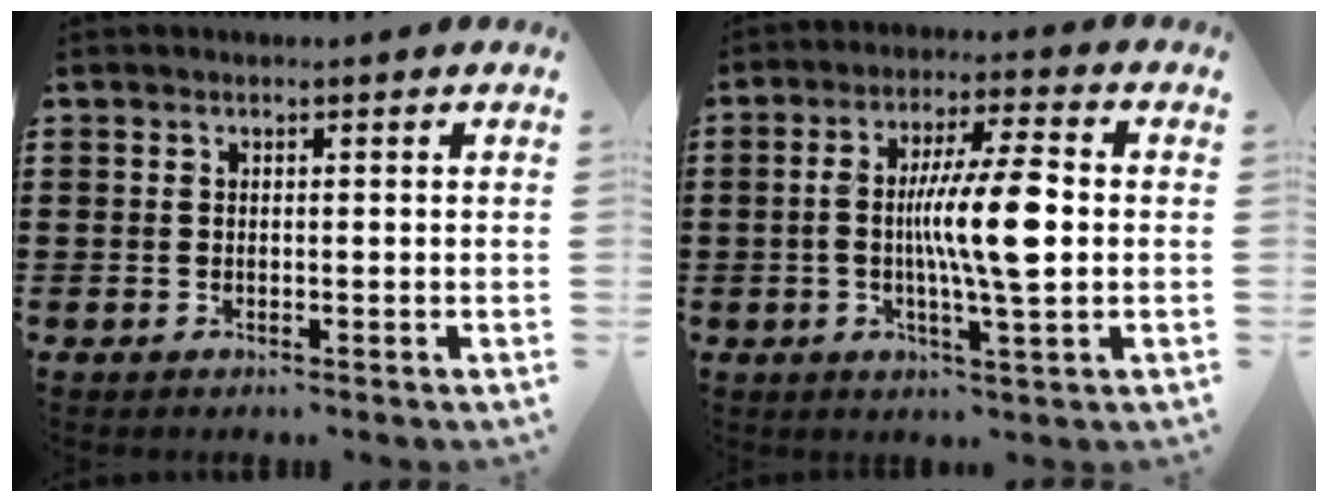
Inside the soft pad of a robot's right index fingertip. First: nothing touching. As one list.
[{"total": 10.6, "force": [-0.1, 1.6, 10.5], "torque": [-0.189, 0.002, -0.007]}]